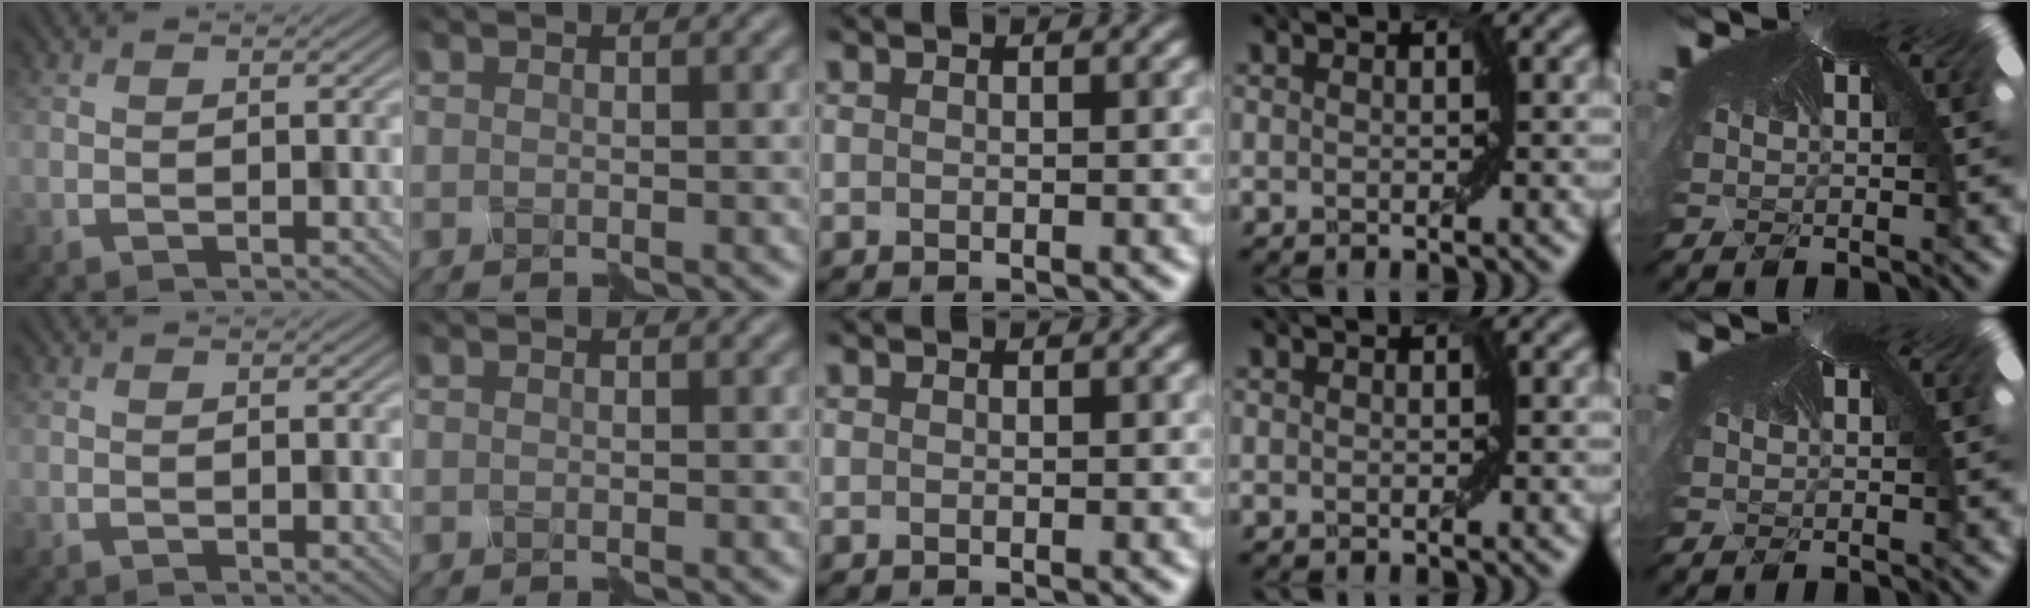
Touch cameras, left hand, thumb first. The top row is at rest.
{}